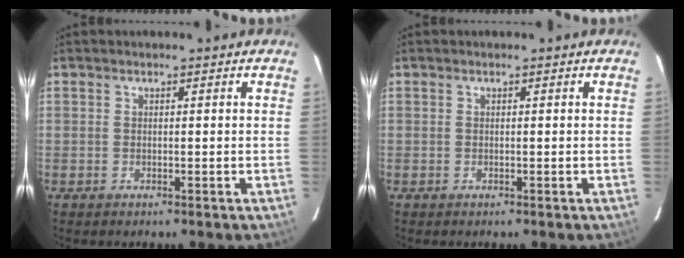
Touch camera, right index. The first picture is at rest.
{"total": 0.0}